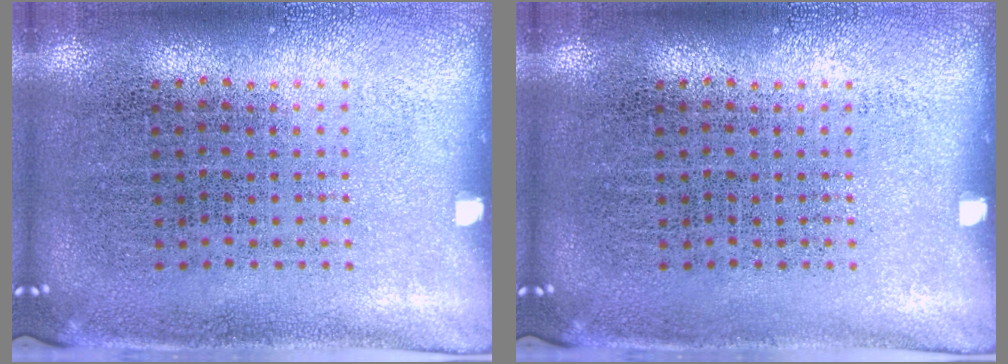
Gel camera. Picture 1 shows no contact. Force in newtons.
{"total": 0.0}